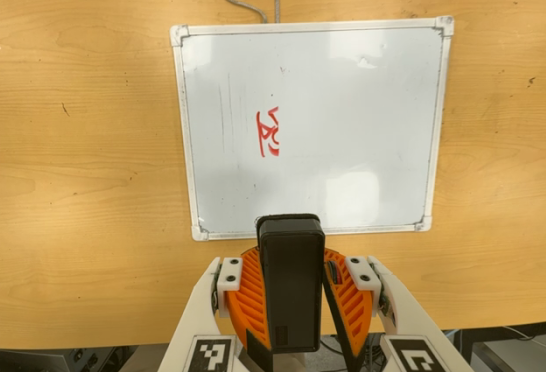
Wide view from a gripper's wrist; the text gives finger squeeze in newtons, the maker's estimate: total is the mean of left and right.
{"total": 9.6, "left": 9.7, "right": 9.5}